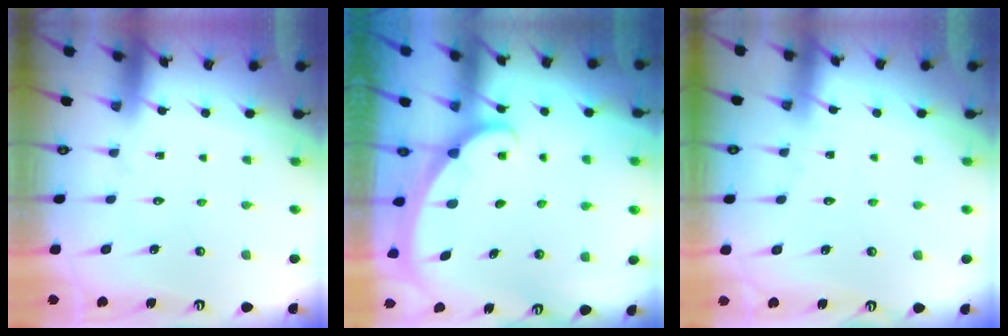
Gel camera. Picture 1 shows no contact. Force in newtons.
{"total": 1.7, "press": 1.7, "slide": 0.1}
{"total": 2.8, "press": 2.8, "slide": 0.3}